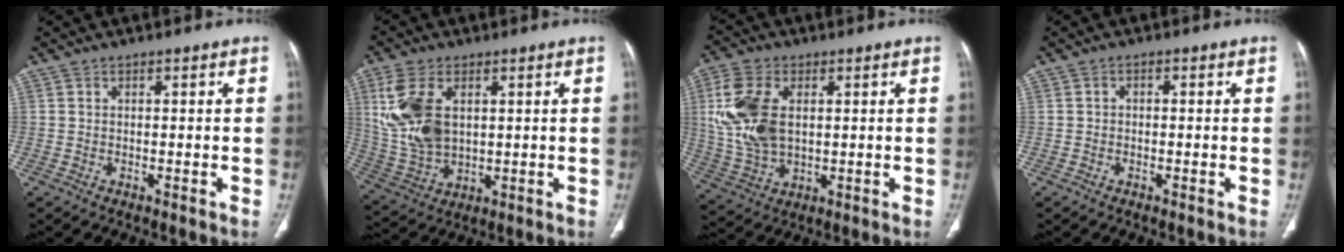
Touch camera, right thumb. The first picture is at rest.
{"total": 13.3, "force": [3.3, 7.8, 10.2], "torque": [-0.223, -0.009, 0.079]}
{"total": 13.8, "force": [2.5, 8.4, 10.7], "torque": [-0.231, -0.001, 0.055]}
{"total": 0.8, "force": [-0.3, 0.6, 0.3], "torque": [-0.001, 0.003, -0.009]}